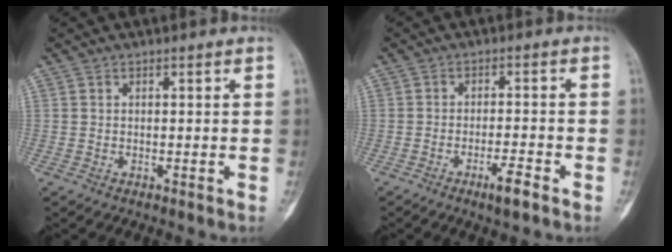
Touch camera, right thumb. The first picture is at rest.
{"total": 4.3, "force": [-2.6, 0.6, 3.4], "torque": [-0.063, 0.012, -0.046]}